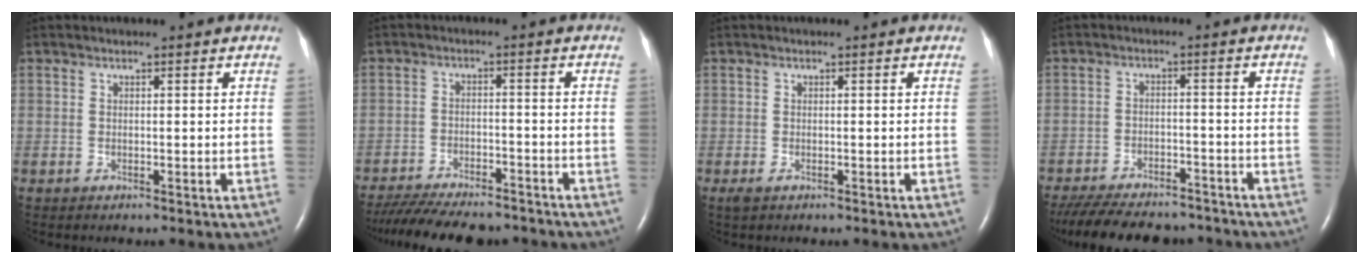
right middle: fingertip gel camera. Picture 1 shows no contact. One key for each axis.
{"total": 15.8, "fx": -13.9, "fy": 3.7, "fz": 6.5, "tx": -0.138, "ty": -0.015, "tz": -0.200}
{"total": 1.0, "fx": -0.5, "fy": 0.4, "fz": 0.7, "tx": -0.019, "ty": -0.003, "tz": -0.006}
{"total": 18.2, "fx": -15.8, "fy": 5.5, "fz": 7.2, "tx": -0.180, "ty": -0.021, "tz": -0.222}